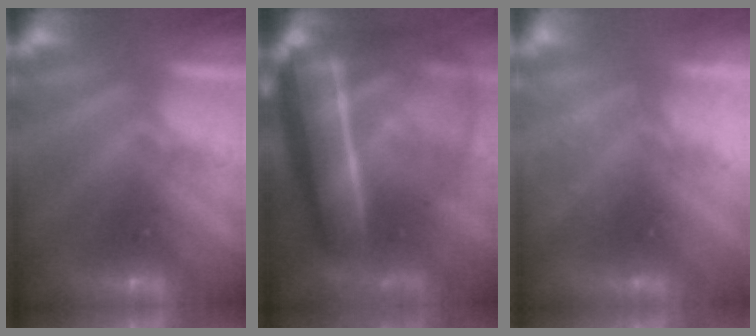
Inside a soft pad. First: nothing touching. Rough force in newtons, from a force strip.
{"total": 7.1}
{"total": 2.2}